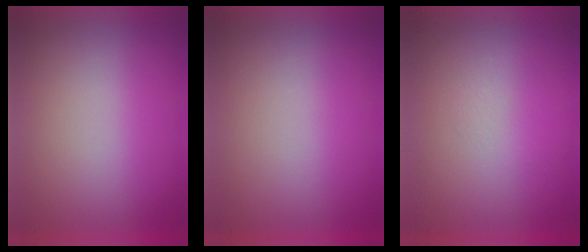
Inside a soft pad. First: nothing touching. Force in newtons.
{"total": 0.0}
{"total": 1.1}